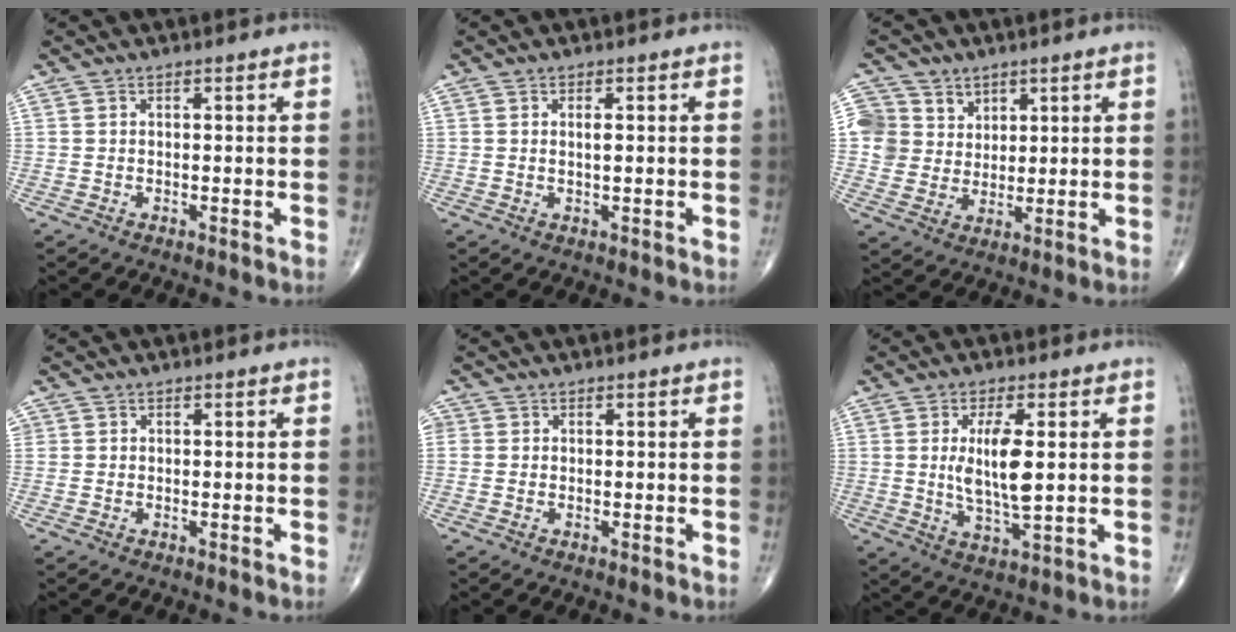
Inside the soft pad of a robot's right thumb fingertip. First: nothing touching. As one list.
[{"total": 1.3, "force": [0.3, 0.3, 1.2], "torque": [-0.020, 0.000, 0.006]}, {"total": 8.1, "force": [3.6, 7.1, 1.0], "torque": [0.015, -0.020, 0.074]}, {"total": 0.6, "force": [0.1, 0.6, 0.0], "torque": [0.006, 0.003, 0.001]}, {"total": 1.4, "force": [0.1, 1.3, 0.4], "torque": [0.002, 0.004, 0.000]}, {"total": 8.9, "force": [1.2, 2.7, 8.4], "torque": [-0.155, -0.020, 0.025]}]